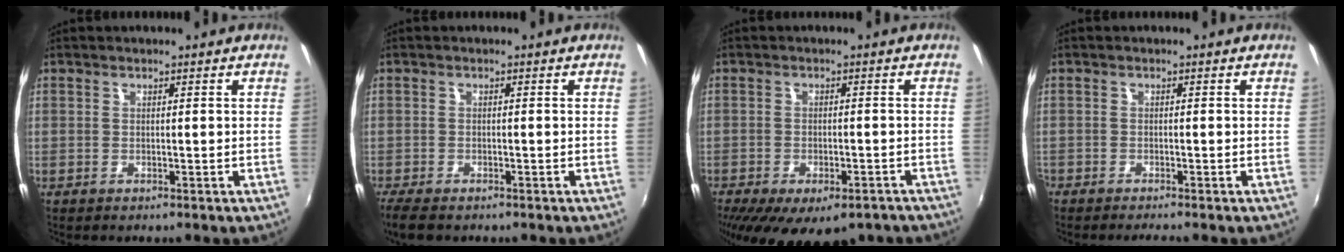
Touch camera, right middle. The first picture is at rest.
{"total": 4.6, "force": [-3.6, 1.5, 2.5], "torque": [-0.061, -0.023, -0.068]}
{"total": 15.8, "force": [-10.7, 7.0, 9.3], "torque": [-0.187, -0.044, -0.142]}
{"total": 2.0, "force": [-1.9, -0.1, 0.6], "torque": [-0.025, -0.011, -0.038]}